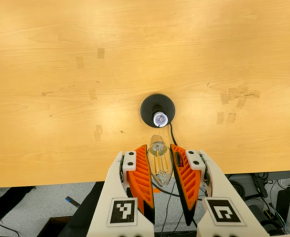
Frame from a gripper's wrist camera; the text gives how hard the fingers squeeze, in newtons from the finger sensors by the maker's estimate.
{"total": 13.8, "left": 14.6, "right": 13.1}